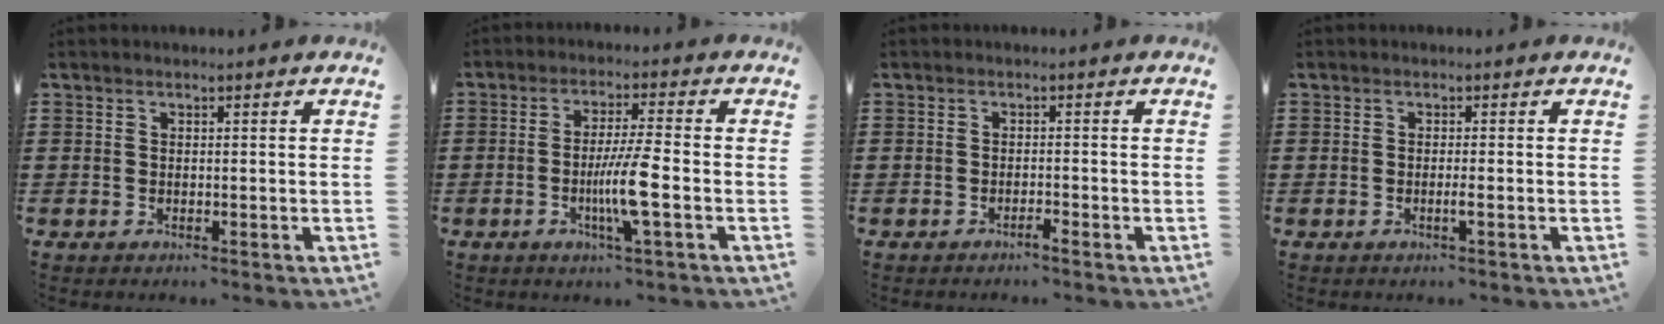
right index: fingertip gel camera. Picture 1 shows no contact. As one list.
[{"total": 7.3, "force": [-2.0, 0.0, 7.0], "torque": [-0.138, -0.018, -0.041]}, {"total": 1.2, "force": [-1.0, -0.1, 0.6], "torque": [-0.012, -0.002, -0.020]}, {"total": 1.2, "force": [-0.4, -0.1, 1.1], "torque": [-0.018, -0.004, -0.007]}]